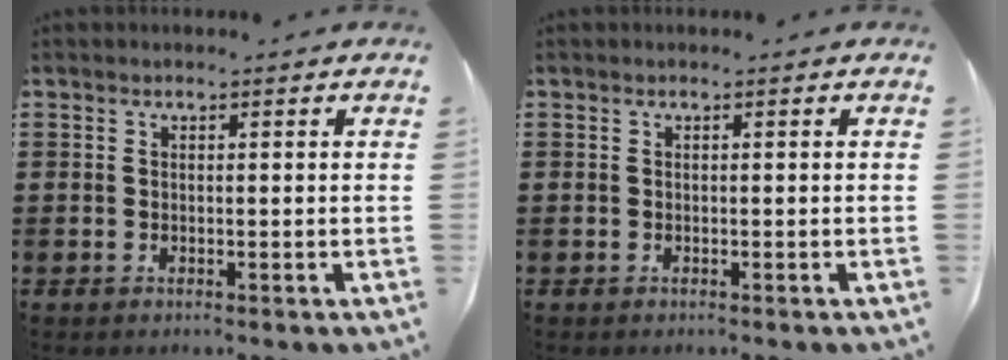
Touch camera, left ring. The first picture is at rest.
{"total": 0.0}